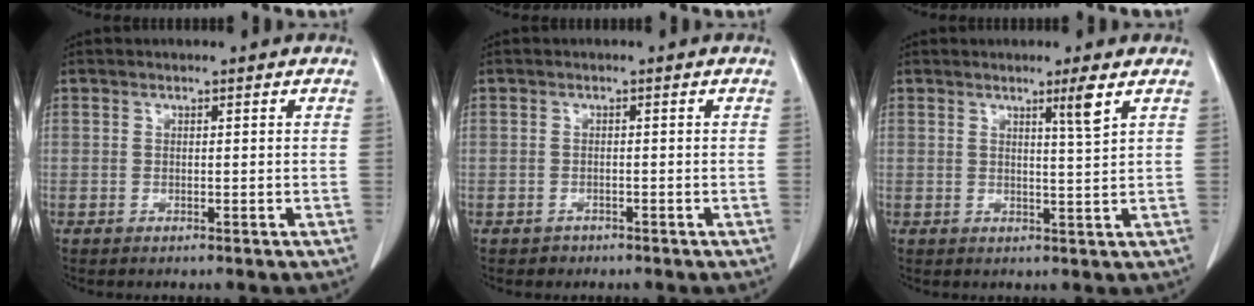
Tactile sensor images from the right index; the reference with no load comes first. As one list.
[{"total": 1.0, "force": [-0.7, 0.8, 0.0], "torque": [-0.003, 0.002, -0.008]}, {"total": 3.3, "force": [1.9, -0.9, 2.5], "torque": [-0.044, -0.011, 0.034]}]